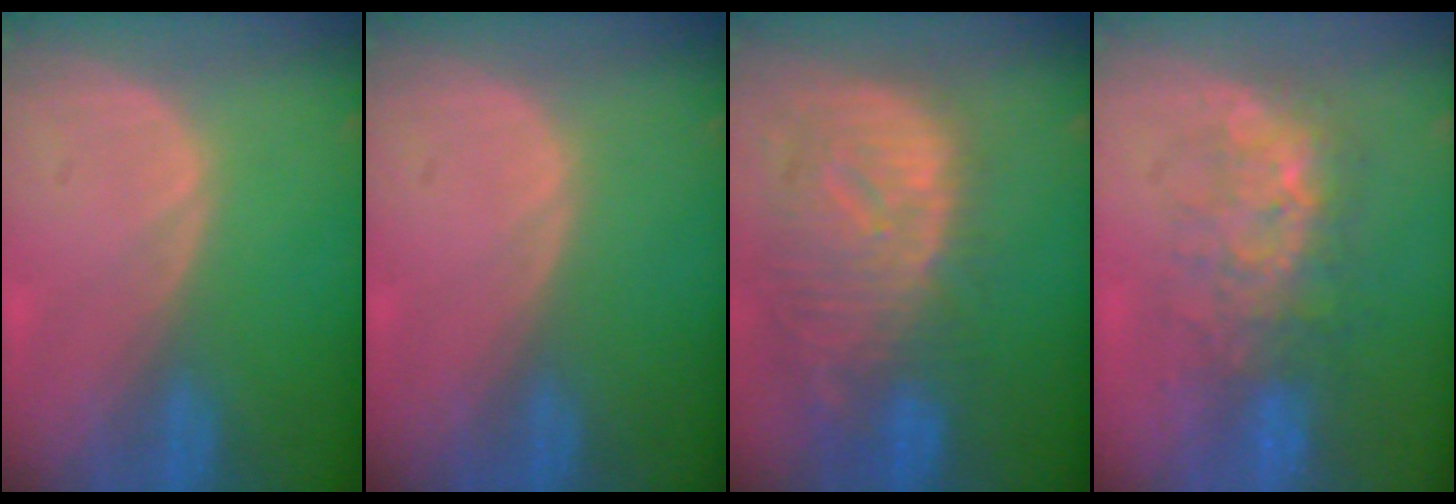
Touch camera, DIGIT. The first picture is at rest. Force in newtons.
{"total": 0.0}
{"total": 12.4, "press": 10.8, "slide": 6.2}
{"total": 7.9, "press": 7.7, "slide": 1.6}